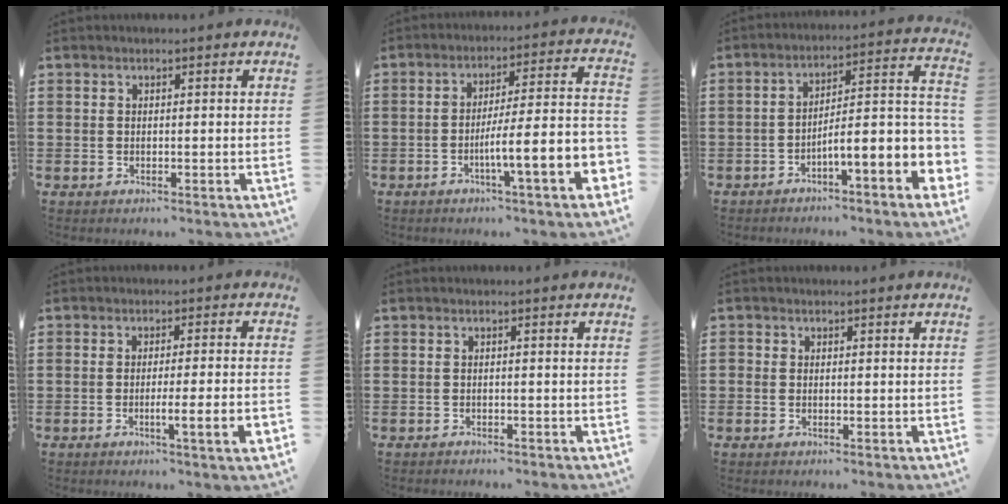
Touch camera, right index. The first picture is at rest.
{"total": 9.2, "force": [-3.7, 0.3, 8.5], "torque": [-0.137, -0.027, -0.072]}
{"total": 7.8, "force": [-3.7, 0.7, 6.9], "torque": [-0.107, -0.028, -0.075]}
{"total": 5.1, "force": [-2.1, -0.4, 4.6], "torque": [-0.074, -0.015, -0.034]}
{"total": 0.7, "force": [-0.7, 0.1, 0.0], "torque": [-0.002, 0.000, -0.014]}
{"total": 0.6, "force": [-0.3, 0.5, 0.0], "torque": [0.000, 0.001, -0.007]}